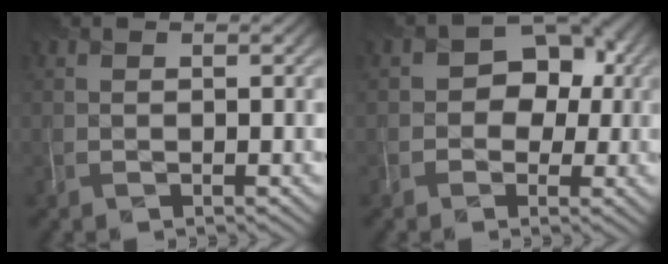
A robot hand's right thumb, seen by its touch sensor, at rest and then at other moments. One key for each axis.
{"total": 6.1, "fx": -0.3, "fy": 5.2, "fz": 3.2, "tx": -0.019, "ty": 0.009, "tz": -0.021}